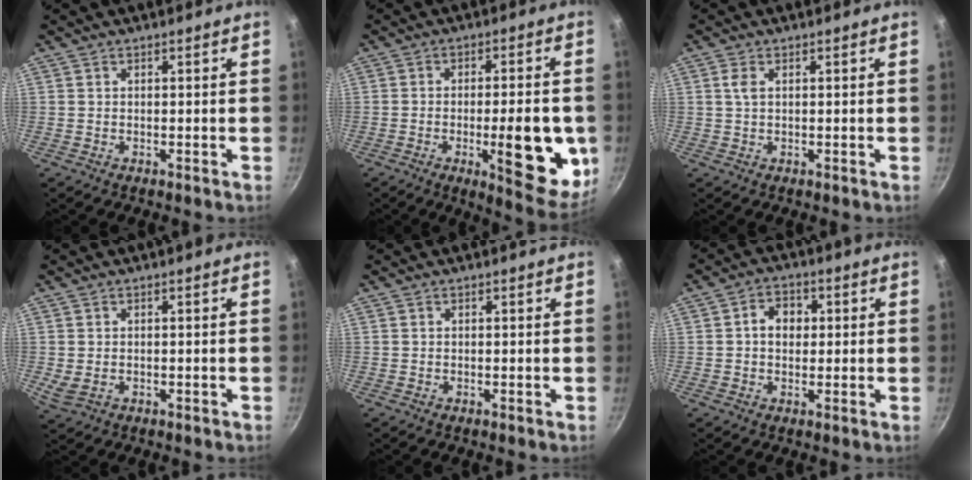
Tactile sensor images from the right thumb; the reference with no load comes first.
{"total": 16.4, "force": [-3.6, 5.3, 15.1], "torque": [-0.167, -0.002, -0.045]}
{"total": 2.0, "force": [0.5, 1.0, 1.6], "torque": [-0.034, 0.002, 0.011]}
{"total": 2.6, "force": [-0.4, 1.6, 2.0], "torque": [-0.044, -0.003, 0.001]}
{"total": 0.0}
{"total": 5.1, "force": [0.5, 4.1, 3.1], "torque": [-0.024, 0.010, 0.002]}